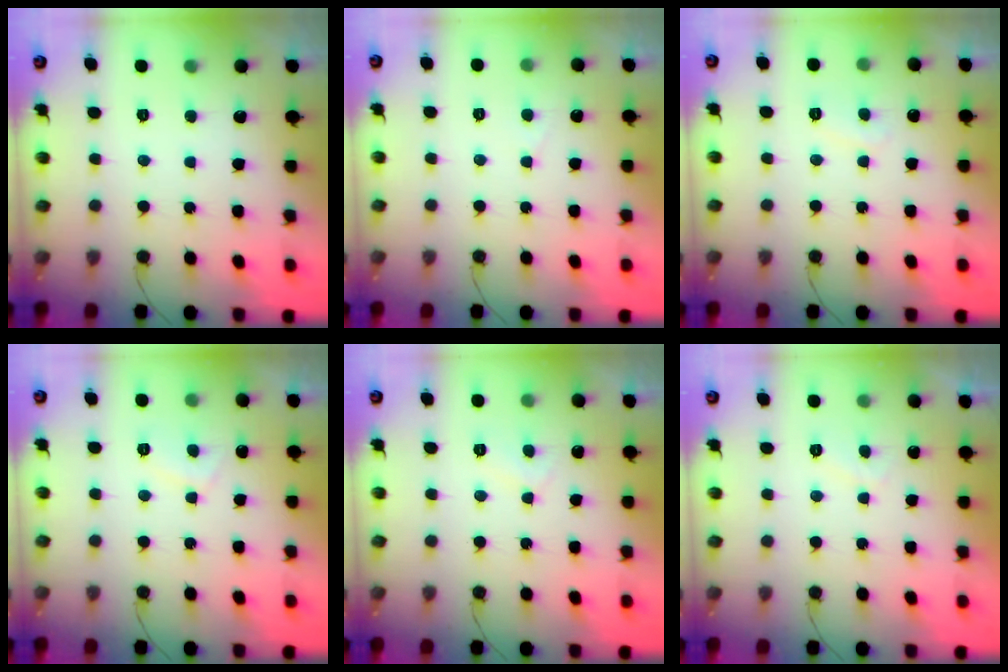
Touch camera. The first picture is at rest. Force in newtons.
{"total": 1.9, "press": 1.9, "slide": 0.2}
{"total": 3.5, "press": 3.5, "slide": 0.3}
{"total": 2.7, "press": 2.6, "slide": 0.8}
{"total": 3.9, "press": 3.8, "slide": 0.6}
{"total": 1.2, "press": 1.0, "slide": 0.7}